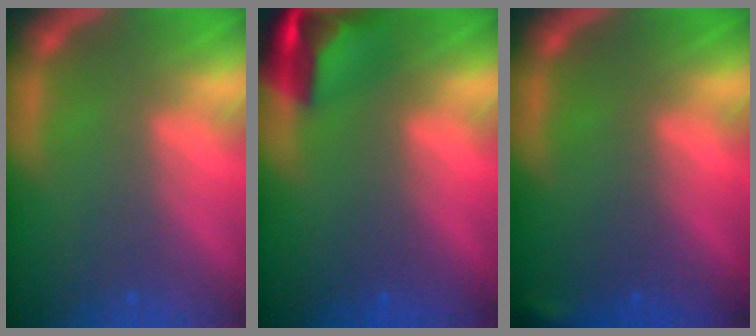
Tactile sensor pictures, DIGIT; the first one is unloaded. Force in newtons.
{"total": 5.0}
{"total": 0.9}